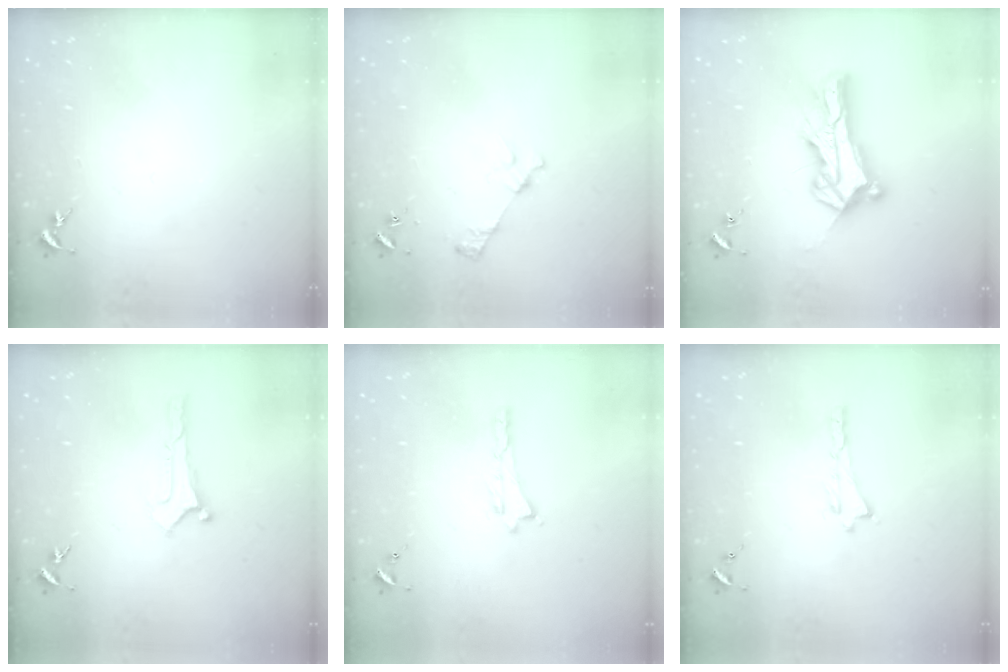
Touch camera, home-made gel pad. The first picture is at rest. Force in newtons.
{"total": 3.3, "press": 3.3, "slide": 0.3}
{"total": 9.8, "press": 9.8, "slide": 0.8}
{"total": 0.0}
{"total": 0.0}
{"total": 0.0}